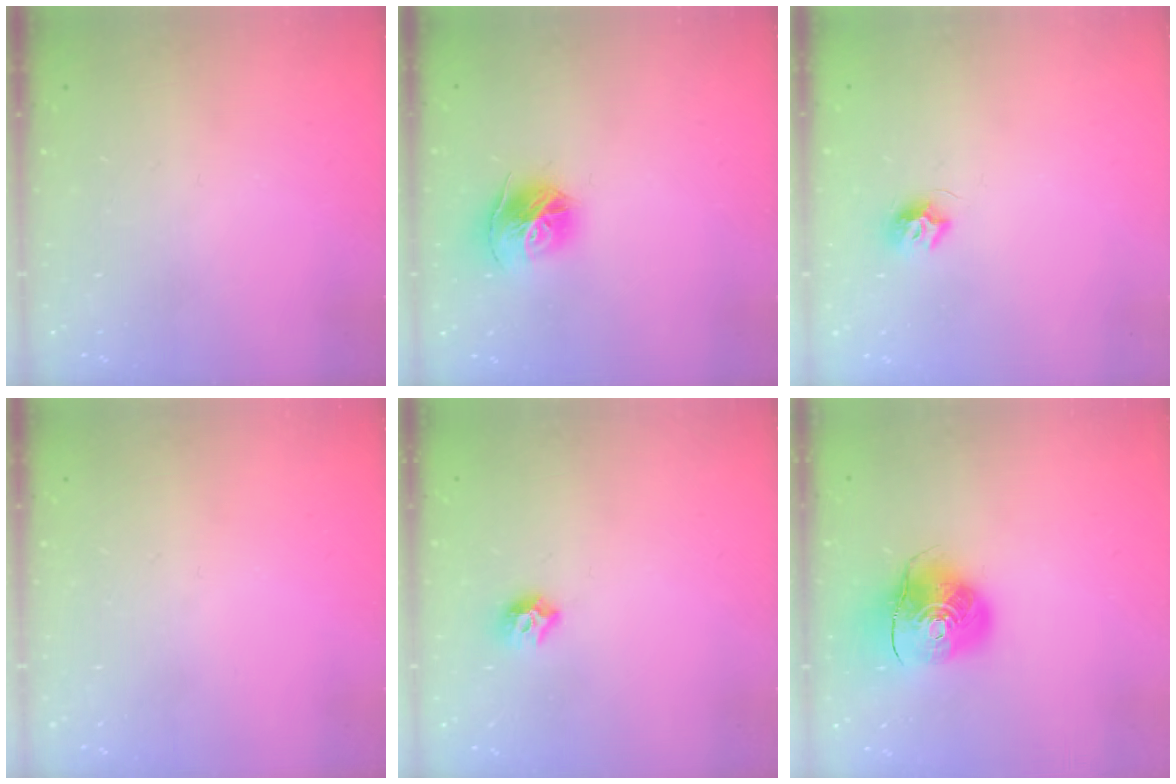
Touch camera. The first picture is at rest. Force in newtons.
{"total": 12.5, "press": 12.4, "slide": 1.3}
{"total": 7.4, "press": 7.4, "slide": 0.4}
{"total": 0.0}
{"total": 7.5, "press": 7.4, "slide": 0.8}
{"total": 10.8, "press": 10.6, "slide": 1.7}